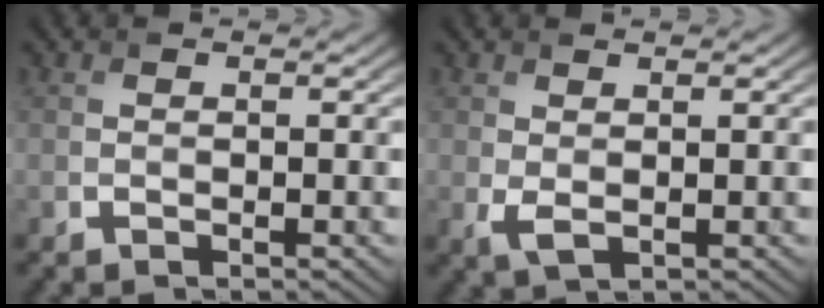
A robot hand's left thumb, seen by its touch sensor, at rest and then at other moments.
{"total": 1.8, "force": [0.5, 0.8, 1.5], "torque": [-0.040, -0.003, 0.014]}